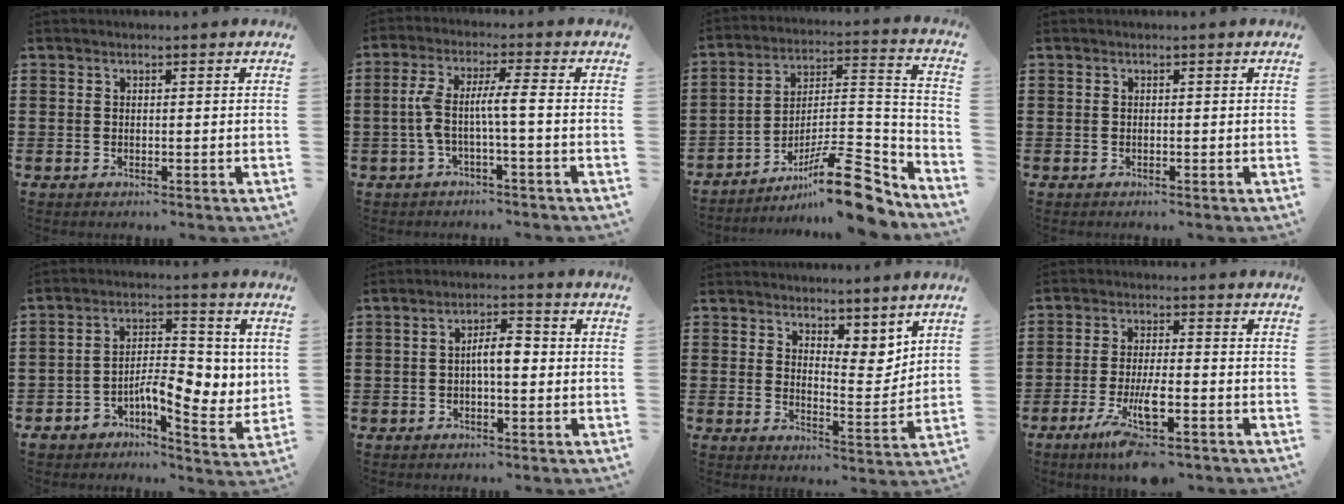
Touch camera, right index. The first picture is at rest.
{"total": 5.3, "force": [-1.0, 0.2, 5.3], "torque": [-0.115, -0.005, -0.028]}
{"total": 14.8, "force": [-10.4, 3.3, 10.0], "torque": [-0.135, 0.044, -0.181]}
{"total": 0.0}
{"total": 7.4, "force": [-1.5, 4.2, 5.9], "torque": [-0.091, 0.005, -0.031]}
{"total": 4.3, "force": [-0.3, 1.3, 4.0], "torque": [-0.073, 0.007, -0.008]}
{"total": 5.2, "force": [4.4, 2.2, 1.5], "torque": [-0.028, -0.020, 0.081]}
{"total": 7.2, "force": [-4.4, 1.3, 5.5], "torque": [-0.131, -0.018, -0.089]}